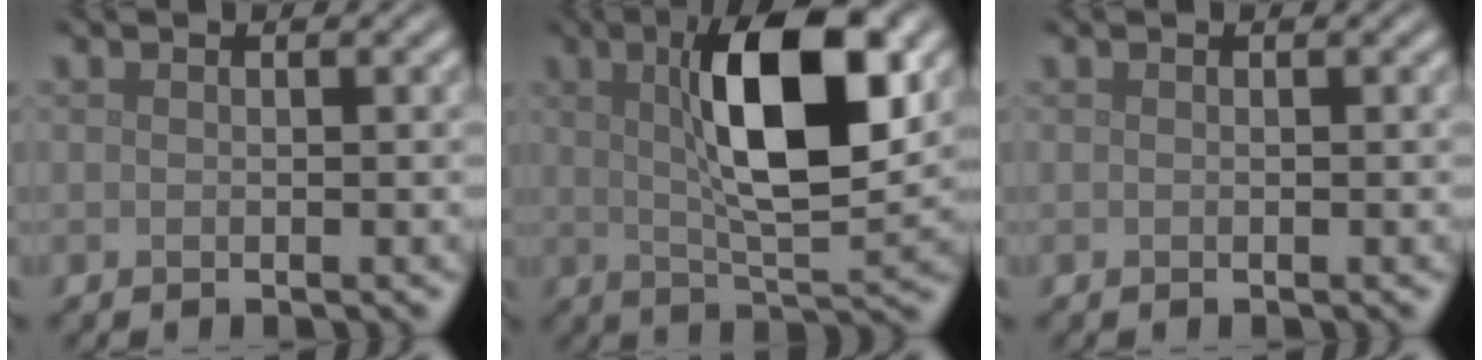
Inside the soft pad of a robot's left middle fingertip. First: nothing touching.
{"total": 10.3, "force": [2.7, 3.1, 9.5], "torque": [-0.150, 0.007, 0.044]}
{"total": 0.0}